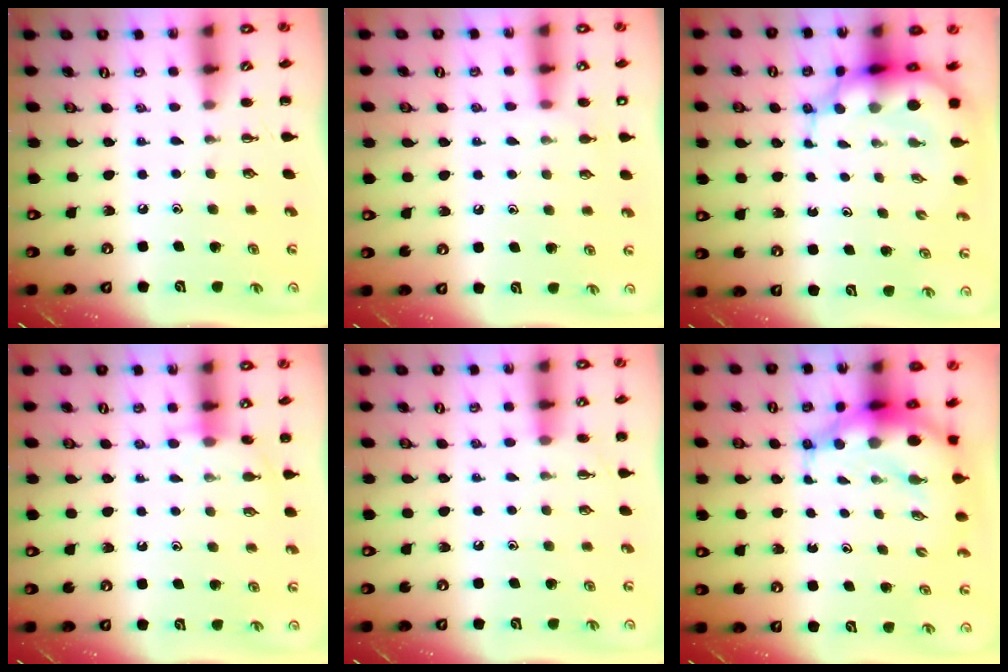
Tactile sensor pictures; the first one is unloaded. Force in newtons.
{"total": 5.7, "press": 5.5, "slide": 1.7}
{"total": 8.0, "press": 7.7, "slide": 2.0}
{"total": 6.3, "press": 6.2, "slide": 1.4}
{"total": 5.4, "press": 5.1, "slide": 1.8}
{"total": 9.8, "press": 9.5, "slide": 2.3}